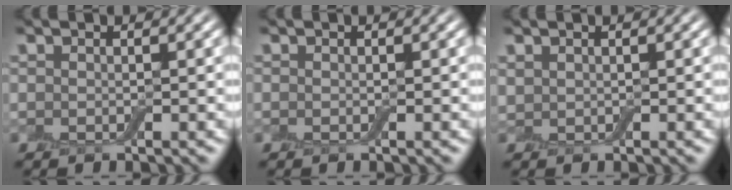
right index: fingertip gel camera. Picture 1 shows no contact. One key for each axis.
{"total": 0.0}
{"total": 0.6, "fx": 0.5, "fy": 0.3, "fz": 0.2, "tx": -0.007, "ty": 0.002, "tz": 0.014}